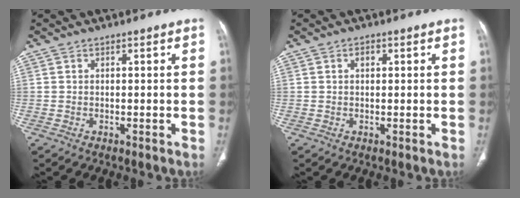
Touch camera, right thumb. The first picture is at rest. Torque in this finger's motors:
{"motor_torque": [-0.03, 0.24, 0.48, -0.36, -0.03]}